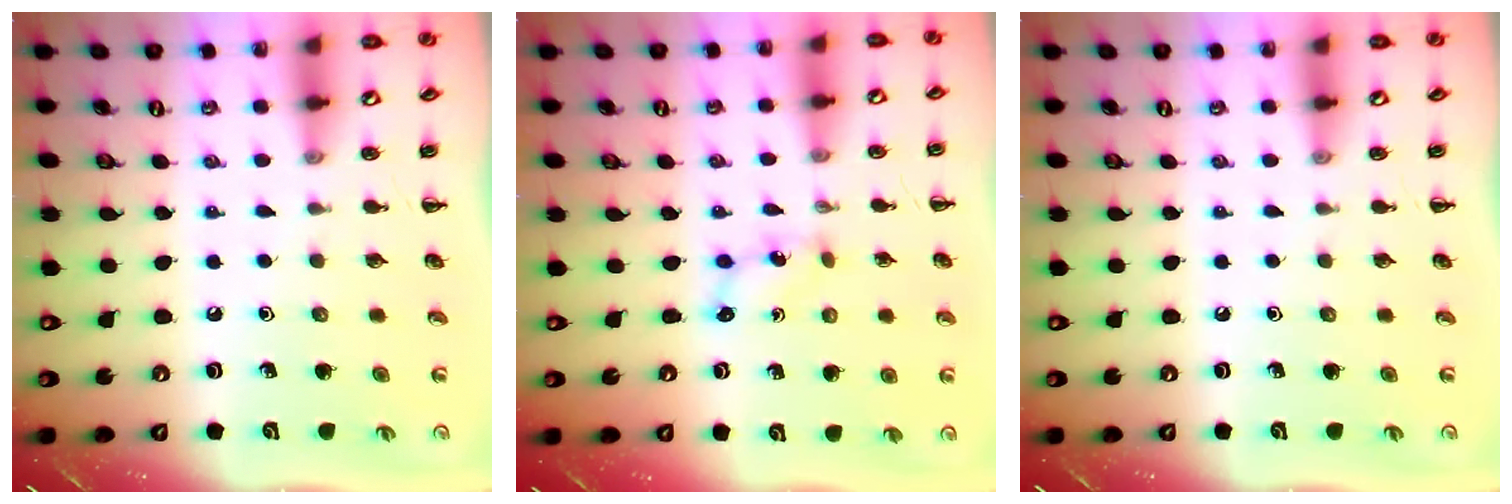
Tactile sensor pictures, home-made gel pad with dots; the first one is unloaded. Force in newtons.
{"total": 2.5, "press": 2.4, "slide": 0.7}
{"total": 0.0}